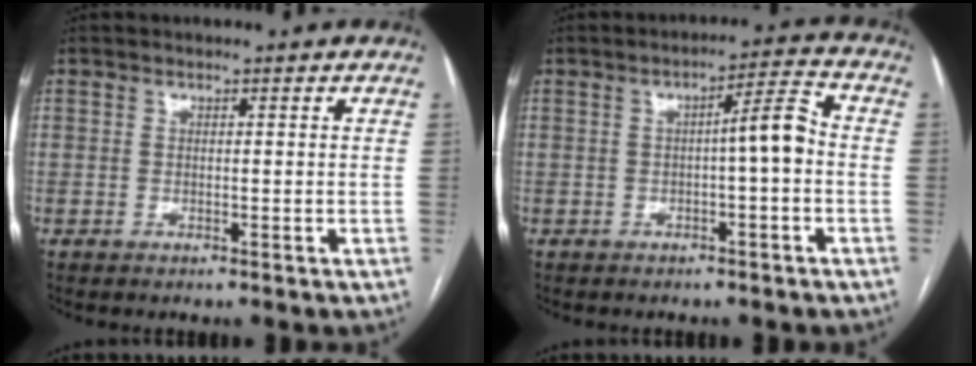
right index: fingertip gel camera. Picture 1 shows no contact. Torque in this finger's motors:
{"motor_torque": [0.39, 0.03, 0.18, 0.05]}